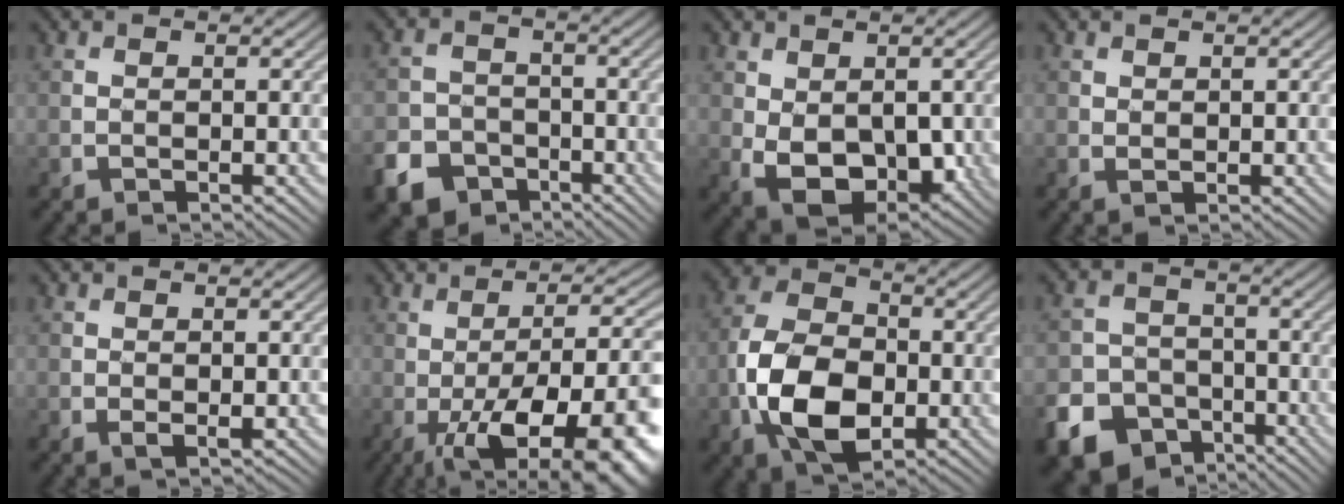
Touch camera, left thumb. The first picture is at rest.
{"total": 7.6, "force": [-4.8, 5.3, 2.6], "torque": [-0.053, -0.018, -0.091]}
{"total": 8.4, "force": [-0.8, 5.2, 6.6], "torque": [-0.136, -0.026, -0.003]}
{"total": 0.7, "force": [0.5, 0.2, 0.5], "torque": [-0.010, 0.000, 0.010]}
{"total": 1.7, "force": [-0.2, 0.9, 1.5], "torque": [-0.027, -0.008, 0.000]}
{"total": 16.5, "force": [-4.2, 5.9, 14.8], "torque": [-0.213, -0.005, -0.054]}
{"total": 11.7, "force": [-3.1, 7.4, 8.5], "torque": [-0.192, -0.010, -0.066]}
{"total": 11.2, "force": [-6.7, 8.2, 3.5], "torque": [-0.089, -0.042, -0.124]}